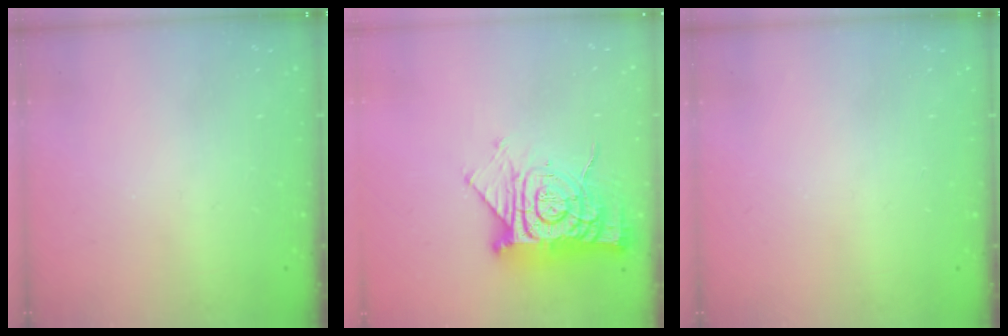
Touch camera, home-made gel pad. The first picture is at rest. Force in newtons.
{"total": 15.5, "press": 15.5, "slide": 1.4}
{"total": 0.0}